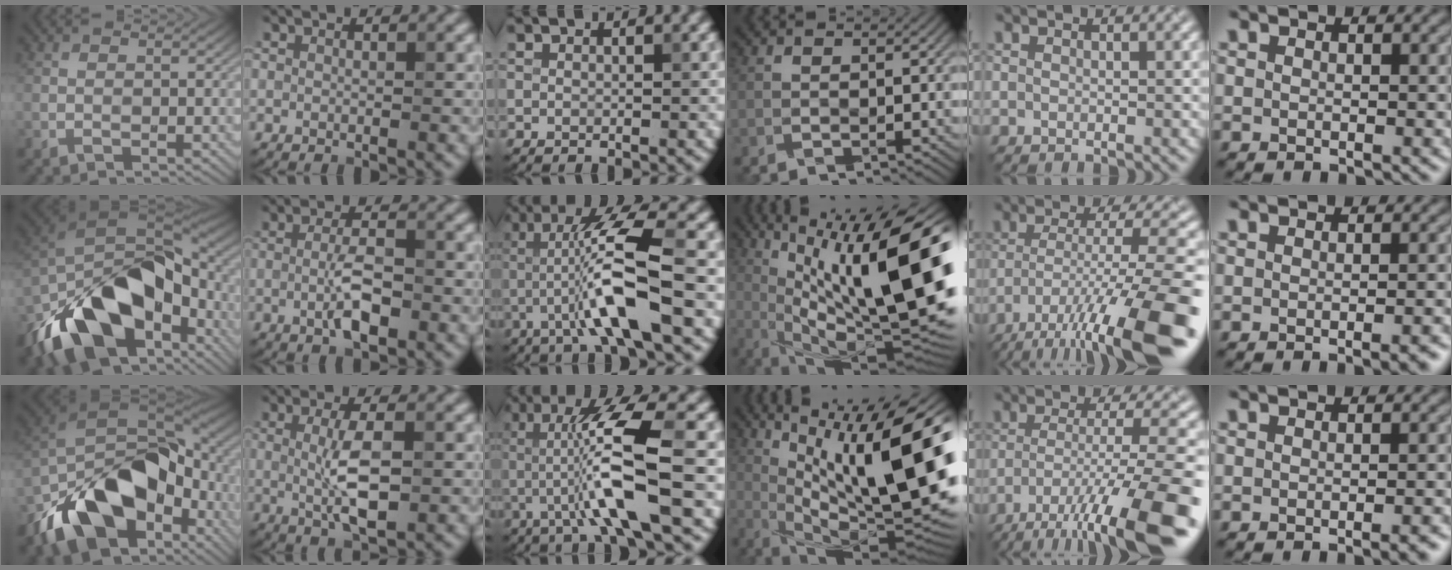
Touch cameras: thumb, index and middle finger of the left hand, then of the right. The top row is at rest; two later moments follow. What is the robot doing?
{"motion": "wrap", "object": "ethernet cable"}